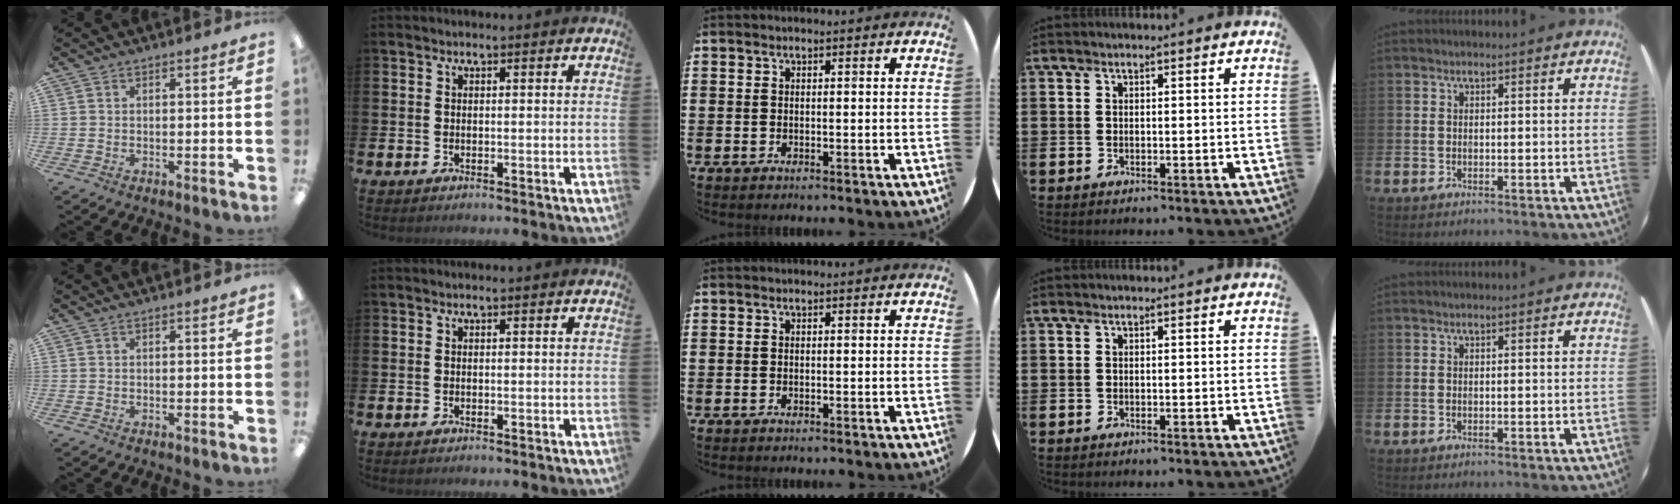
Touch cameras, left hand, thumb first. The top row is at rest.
{}